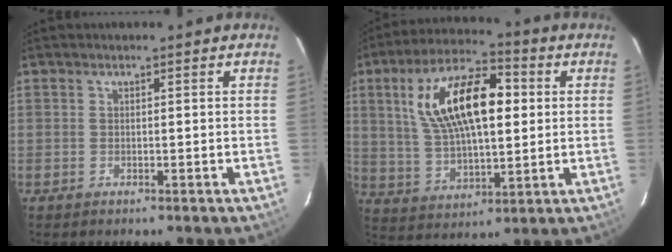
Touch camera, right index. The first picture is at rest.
{"total": 18.2, "force": [4.2, 8.0, 15.8], "torque": [-0.290, 0.026, 0.080]}